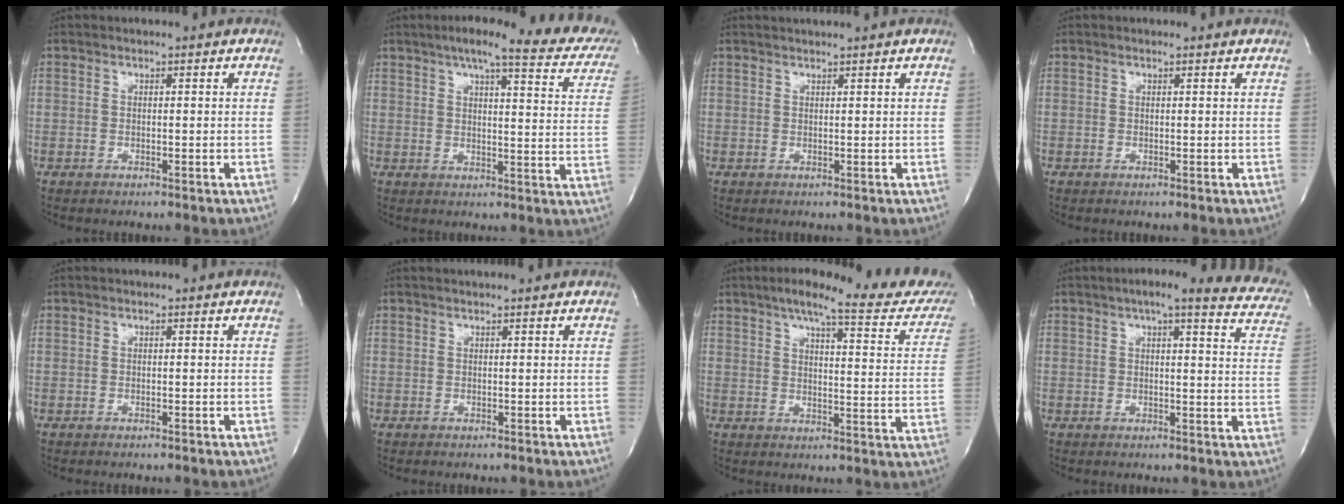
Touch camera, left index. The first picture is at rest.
{"total": 20.4, "force": [16.6, 3.3, 11.5], "torque": [-0.149, -0.005, 0.185]}
{"total": 3.0, "force": [2.8, -0.5, 1.1], "torque": [-0.012, 0.015, 0.041]}
{"total": 0.8, "force": [0.8, 0.1, 0.0], "torque": [-0.011, 0.004, 0.009]}
{"total": 0.0}
{"total": 2.0, "force": [1.8, -0.2, 0.7], "torque": [-0.009, 0.012, 0.025]}
{"total": 20.5, "force": [17.5, 2.5, 10.4], "torque": [-0.137, -0.029, 0.203]}
{"total": 17.6, "force": [14.9, 3.3, 8.8], "torque": [-0.103, -0.009, 0.153]}